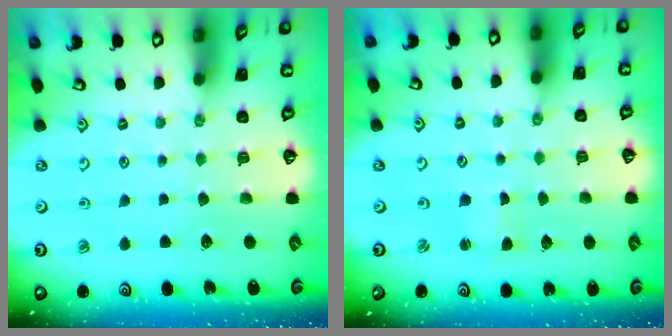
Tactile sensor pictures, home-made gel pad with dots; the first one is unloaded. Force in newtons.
{"total": 1.1, "press": 1.1, "slide": 0.1}